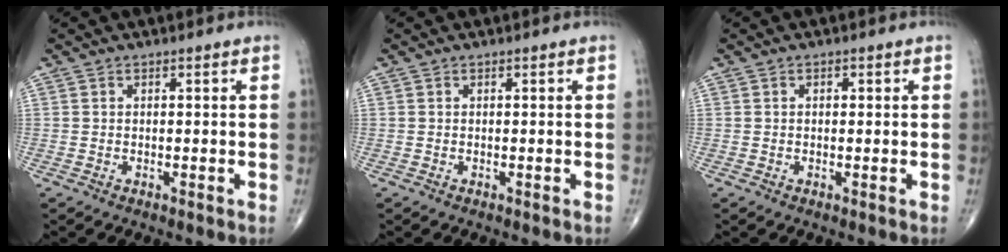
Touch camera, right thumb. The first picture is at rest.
{"total": 0.0}
{"total": 0.9, "force": [0.2, 0.6, 0.7], "torque": [-0.011, 0.001, 0.002]}